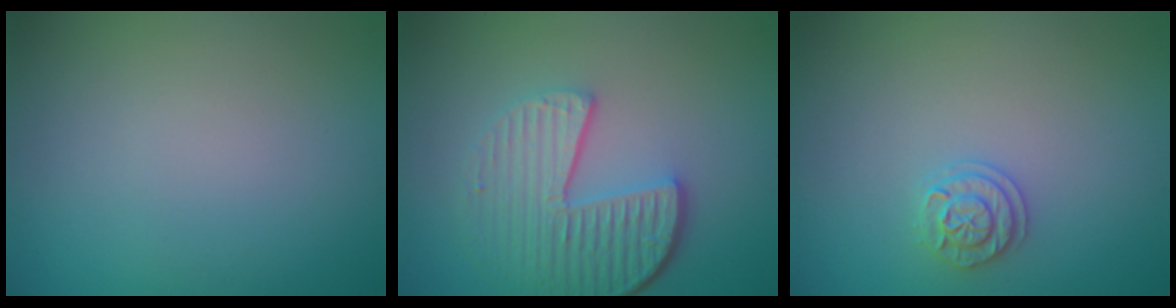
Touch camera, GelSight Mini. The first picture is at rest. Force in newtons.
{"total": 5.7, "press": 4.2, "slide": 3.9}
{"total": 1.8, "press": 1.8, "slide": 0.5}